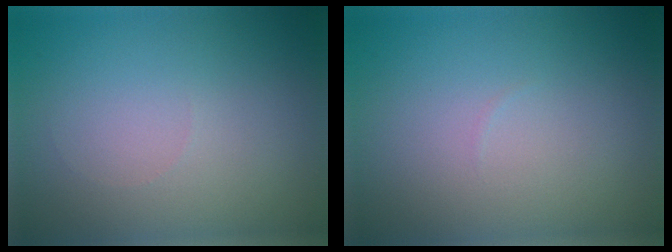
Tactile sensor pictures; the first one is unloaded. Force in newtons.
{"total": 0.0}